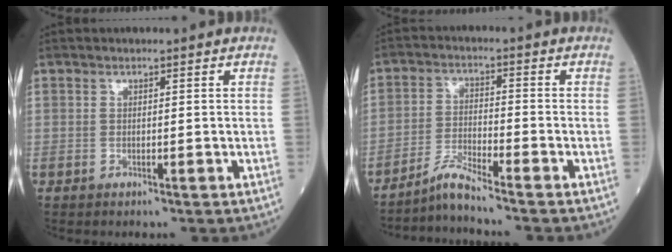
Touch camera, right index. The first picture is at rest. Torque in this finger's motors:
{"motor_torque": [-0.22, -0.12, 0.01, 0.01]}